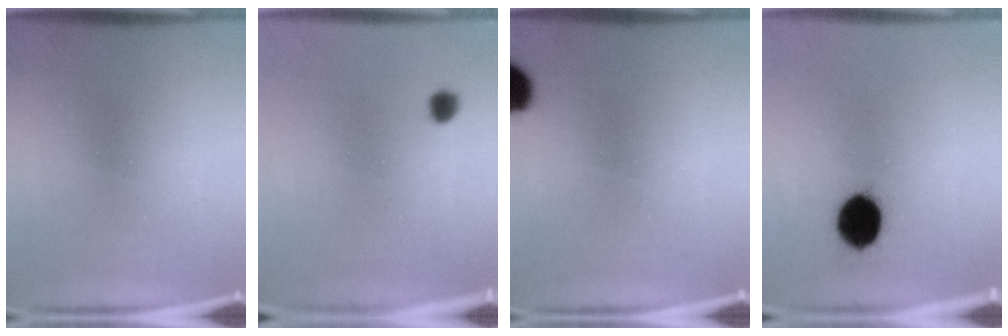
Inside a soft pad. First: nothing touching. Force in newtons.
{"total": 1.7}
{"total": 8.6}
{"total": 10.1}